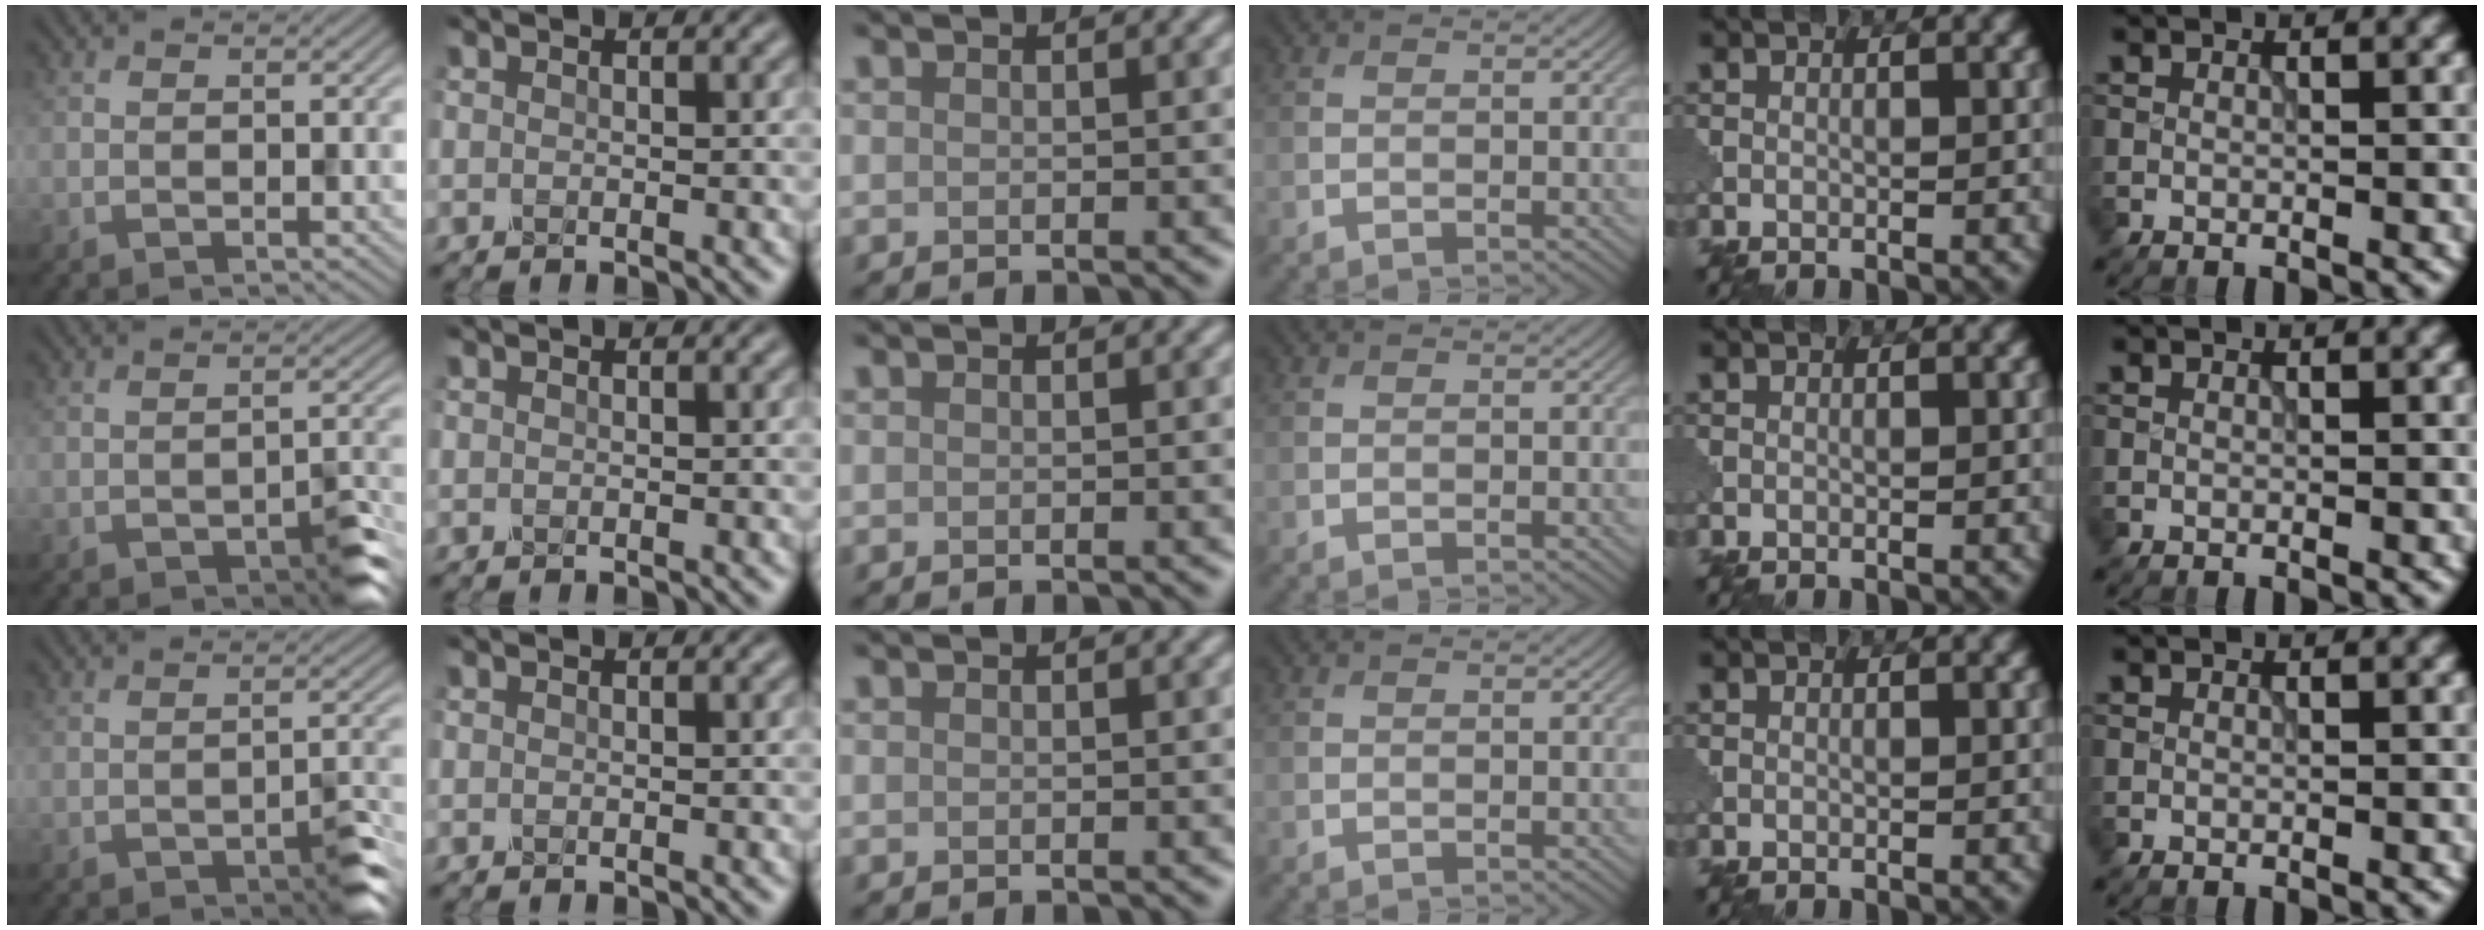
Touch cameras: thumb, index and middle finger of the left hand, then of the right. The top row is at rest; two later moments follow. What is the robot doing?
{"motion": "disassemble", "object": "pitcher"}